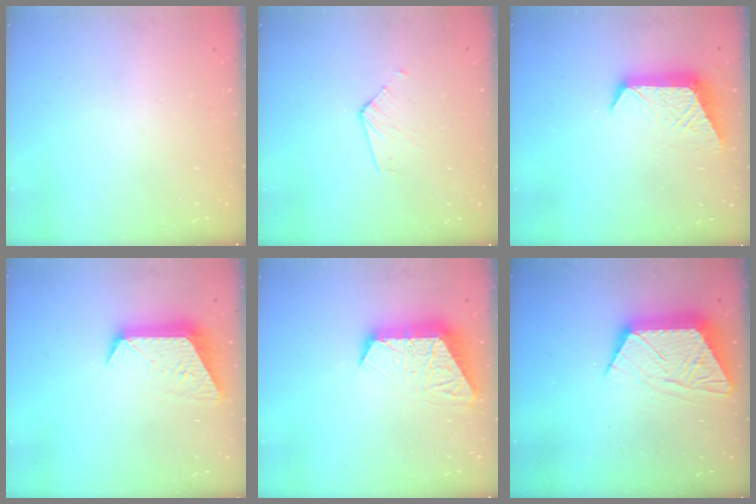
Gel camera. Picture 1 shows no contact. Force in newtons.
{"total": 3.8, "press": 3.8, "slide": 0.3}
{"total": 10.4, "press": 10.4, "slide": 0.3}
{"total": 10.9, "press": 10.8, "slide": 1.0}
{"total": 11.3, "press": 11.2, "slide": 1.0}
{"total": 13.3, "press": 13.3, "slide": 0.9}